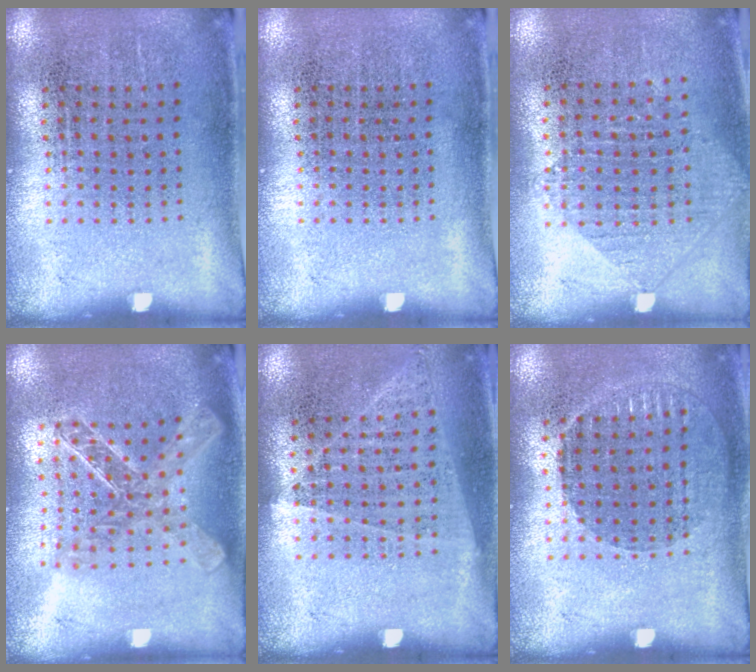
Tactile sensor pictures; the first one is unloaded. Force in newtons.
{"total": 0.0}
{"total": 0.9, "press": 0.9, "slide": 0.2}
{"total": 1.8, "press": 1.6, "slide": 0.8}
{"total": 1.0, "press": 0.9, "slide": 0.4}
{"total": 0.9, "press": 0.9, "slide": 0.2}